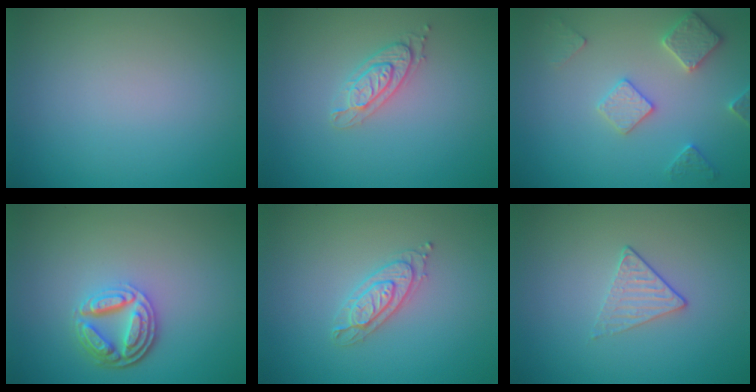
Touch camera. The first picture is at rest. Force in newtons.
{"total": 2.1, "press": 2.1, "slide": 0.4}
{"total": 2.9, "press": 2.8, "slide": 0.5}
{"total": 4.4, "press": 3.4, "slide": 2.8}
{"total": 2.3, "press": 2.3, "slide": 0.4}
{"total": 1.4, "press": 1.1, "slide": 0.9}